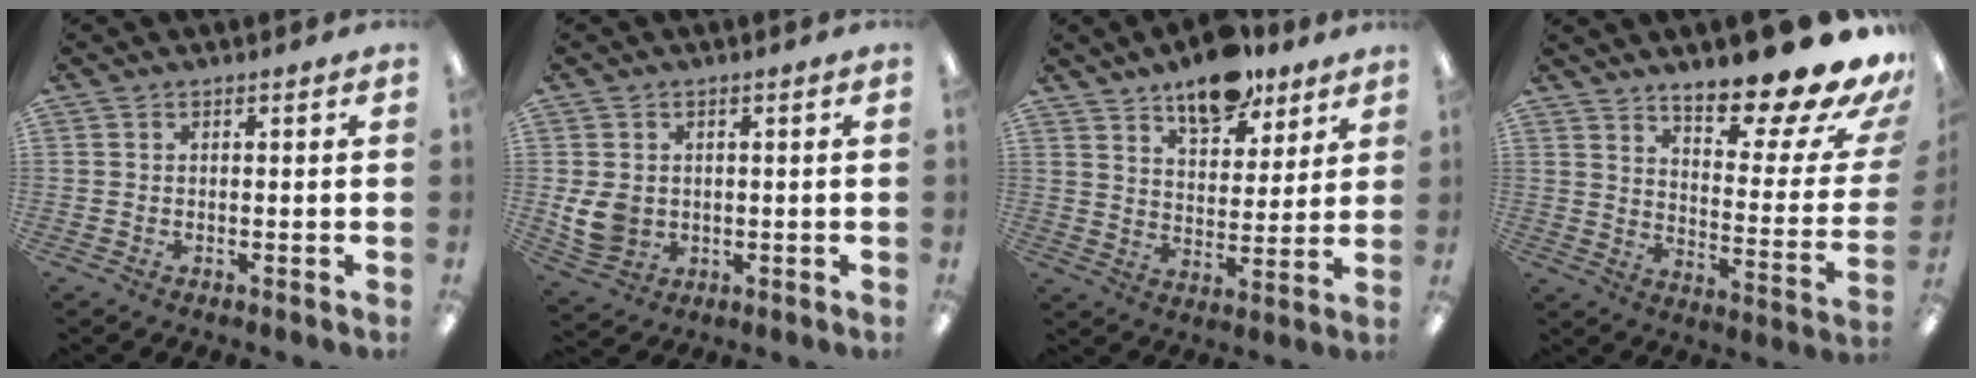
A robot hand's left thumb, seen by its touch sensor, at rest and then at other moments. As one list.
[{"total": 6.7, "force": [0.2, 5.7, 3.5], "torque": [-0.077, 0.007, 0.008]}, {"total": 12.7, "force": [9.7, 5.7, 5.8], "torque": [-0.068, -0.058, 0.170]}, {"total": 18.9, "force": [14.8, 4.3, 11.1], "torque": [-0.151, -0.118, 0.239]}]